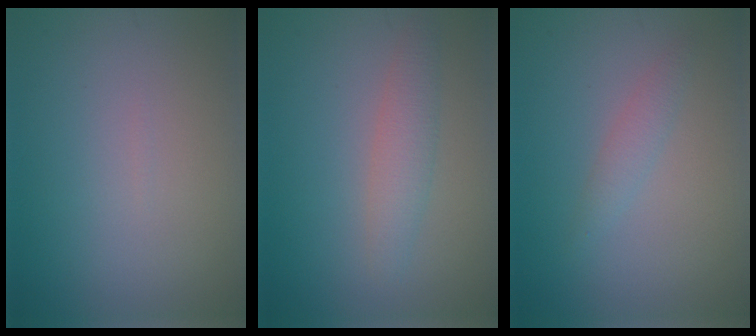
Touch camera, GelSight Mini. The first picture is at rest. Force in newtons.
{"total": 2.5, "press": 2.5, "slide": 0.1}
{"total": 1.3, "press": 1.3, "slide": 0.0}